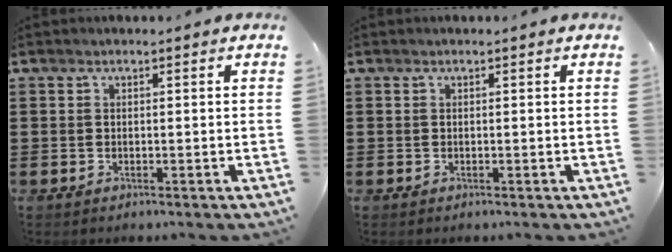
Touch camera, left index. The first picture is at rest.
{"total": 0.0}